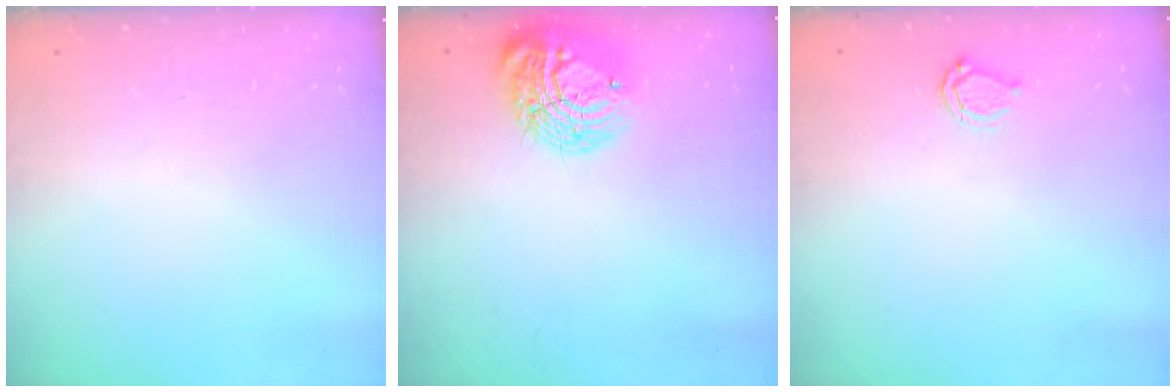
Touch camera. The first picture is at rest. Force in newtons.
{"total": 15.5, "press": 15.4, "slide": 1.1}
{"total": 3.8, "press": 3.8, "slide": 0.5}